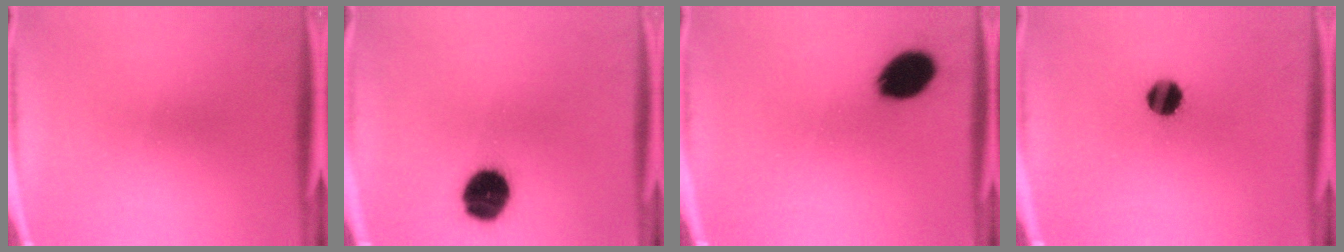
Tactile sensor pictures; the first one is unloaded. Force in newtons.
{"total": 11.9}
{"total": 10.9}
{"total": 6.9}